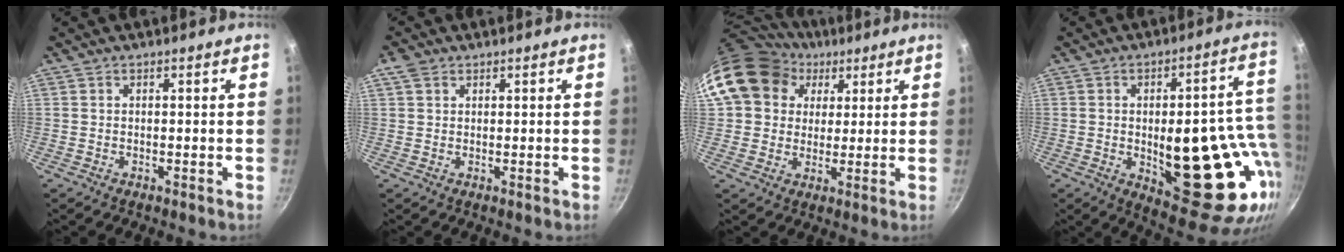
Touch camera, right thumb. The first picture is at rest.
{"total": 2.5, "force": [1.3, 1.7, 1.3], "torque": [-0.022, 0.001, 0.023]}
{"total": 15.9, "force": [6.6, 13.1, 6.2], "torque": [-0.093, 0.010, 0.114]}
{"total": 25.3, "force": [-3.3, 11.0, 22.6], "torque": [-0.240, -0.002, -0.026]}